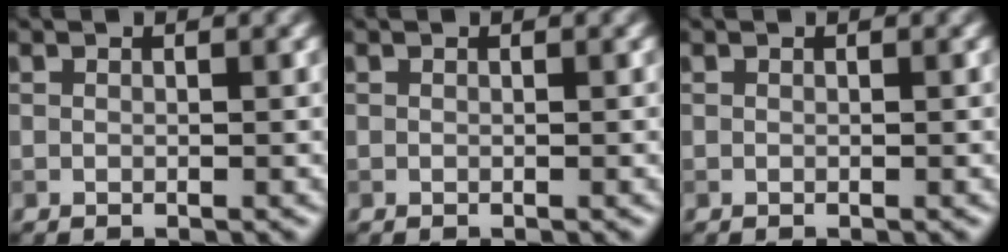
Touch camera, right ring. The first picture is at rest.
{"total": 0.0}
{"total": 0.0}